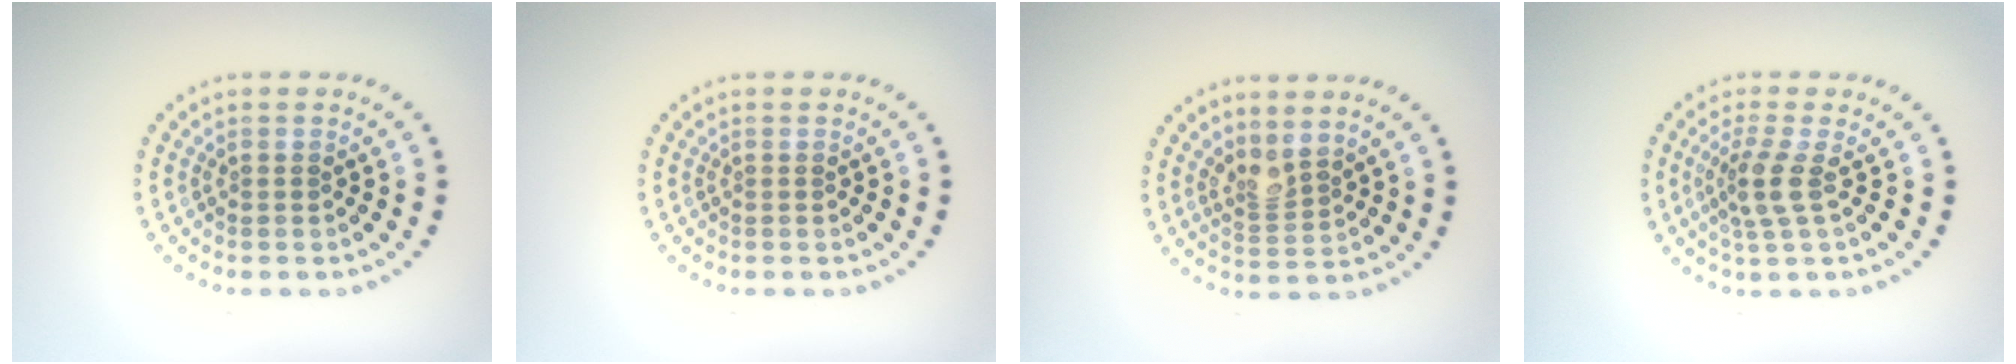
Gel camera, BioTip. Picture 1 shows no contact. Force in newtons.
{"total": 0.0}
{"total": 2.1, "press": 1.6, "slide": 1.4}
{"total": 2.6, "press": 2.0, "slide": 1.6}